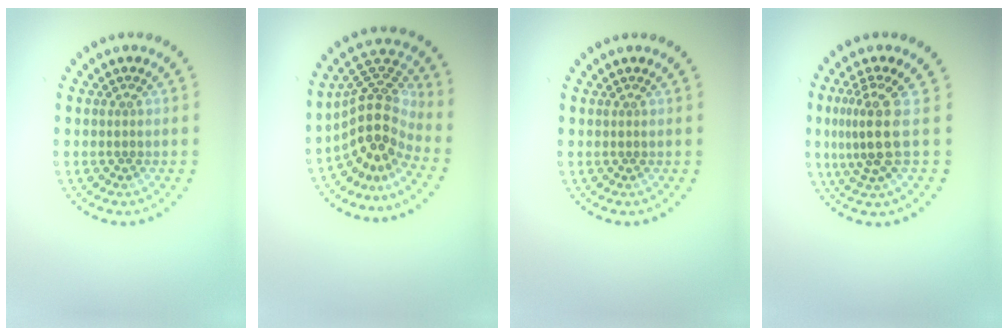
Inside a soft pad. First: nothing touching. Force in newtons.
{"total": 5.0, "press": 3.6, "slide": 3.4}
{"total": 0.0}
{"total": 3.7, "press": 2.7, "slide": 2.5}